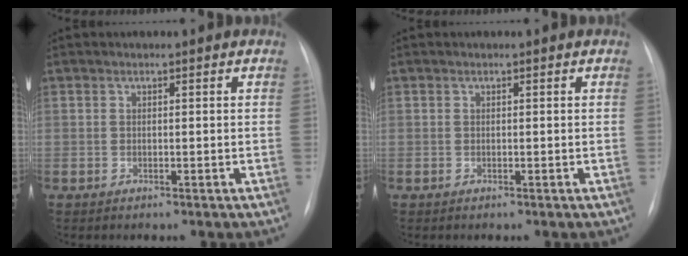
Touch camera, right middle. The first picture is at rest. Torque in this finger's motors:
{"motor_torque": [0.00, -0.01, 0.00, 0.00]}